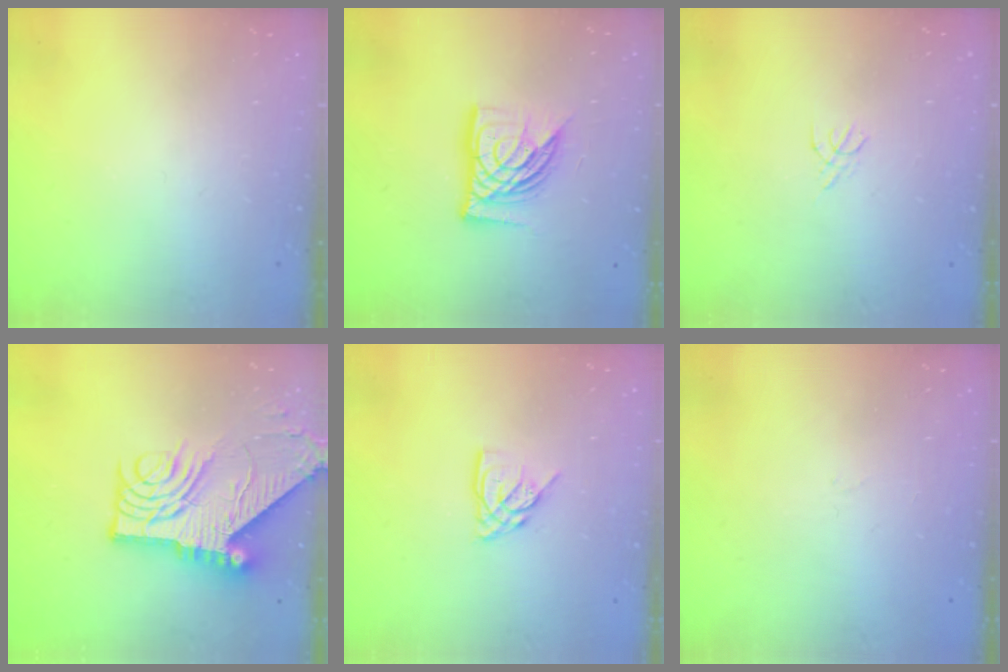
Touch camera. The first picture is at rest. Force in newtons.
{"total": 14.8, "press": 14.6, "slide": 1.9}
{"total": 1.8, "press": 1.7, "slide": 0.5}
{"total": 15.2, "press": 15.1, "slide": 1.6}
{"total": 6.4, "press": 6.4, "slide": 0.7}
{"total": 0.9, "press": 0.9, "slide": 0.2}